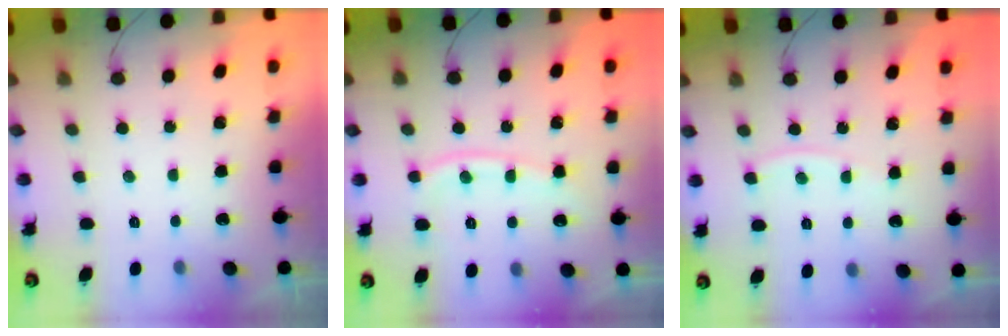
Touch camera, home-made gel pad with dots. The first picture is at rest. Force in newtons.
{"total": 9.6, "press": 9.6, "slide": 1.2}
{"total": 4.2, "press": 4.2, "slide": 0.4}